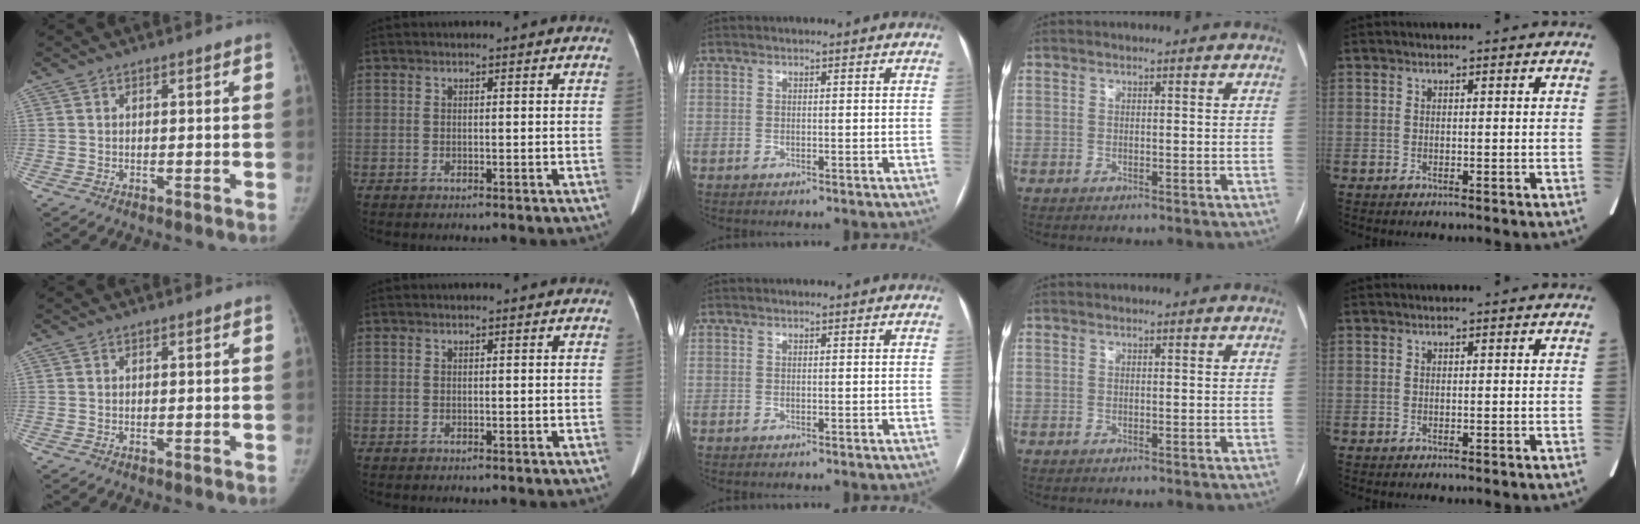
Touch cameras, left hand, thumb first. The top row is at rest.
{}